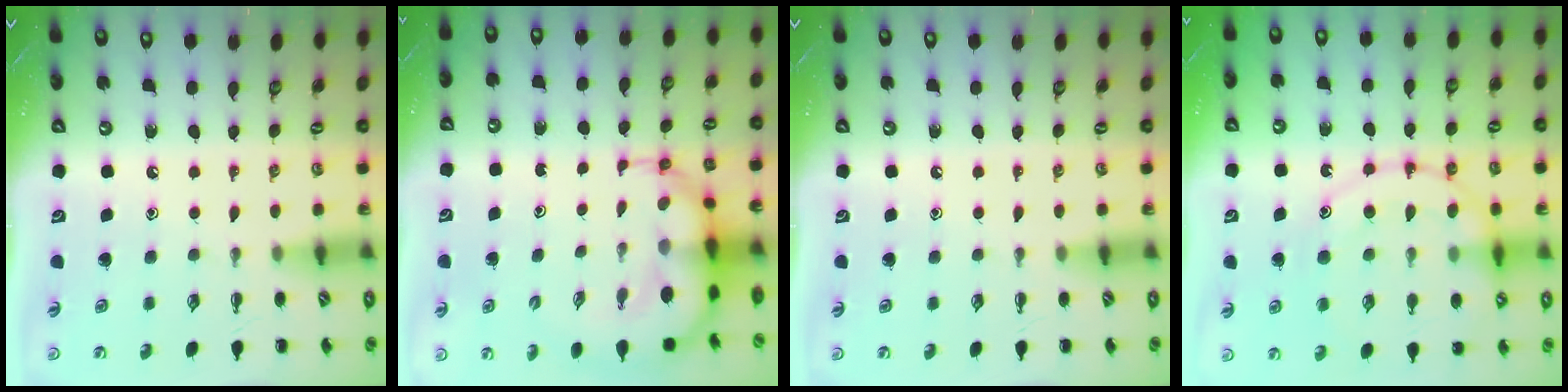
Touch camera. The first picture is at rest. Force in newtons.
{"total": 8.3, "press": 7.9, "slide": 2.4}
{"total": 0.0}
{"total": 16.1, "press": 16.0, "slide": 1.4}